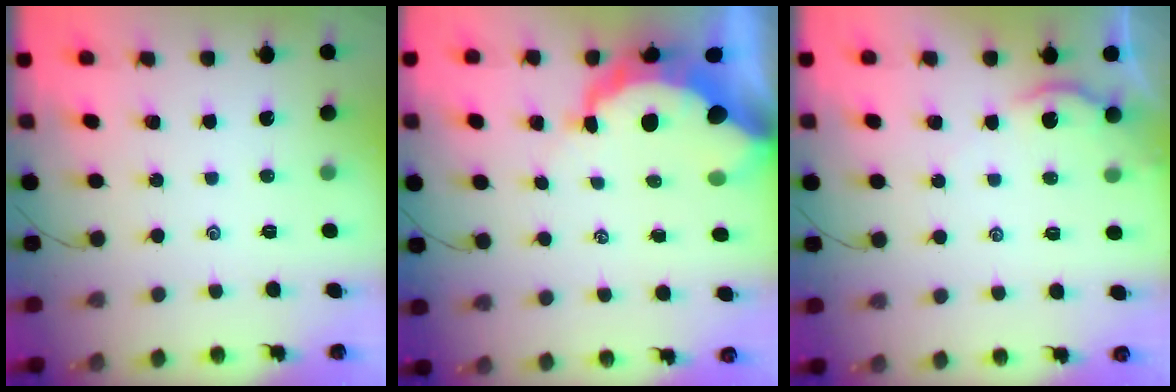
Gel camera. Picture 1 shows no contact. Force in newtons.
{"total": 10.2, "press": 10.1, "slide": 1.2}
{"total": 2.3, "press": 2.2, "slide": 0.4}